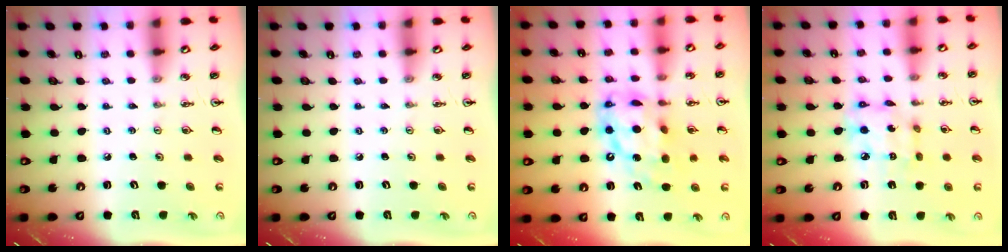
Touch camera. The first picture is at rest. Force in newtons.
{"total": 0.0}
{"total": 15.9, "press": 15.9, "slide": 1.4}
{"total": 9.1, "press": 9.1, "slide": 0.5}